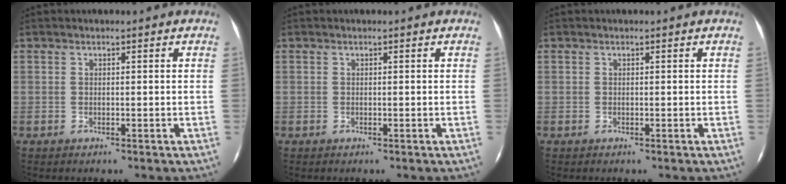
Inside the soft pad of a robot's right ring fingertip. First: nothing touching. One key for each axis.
{"total": 0.0}
{"total": 0.0}